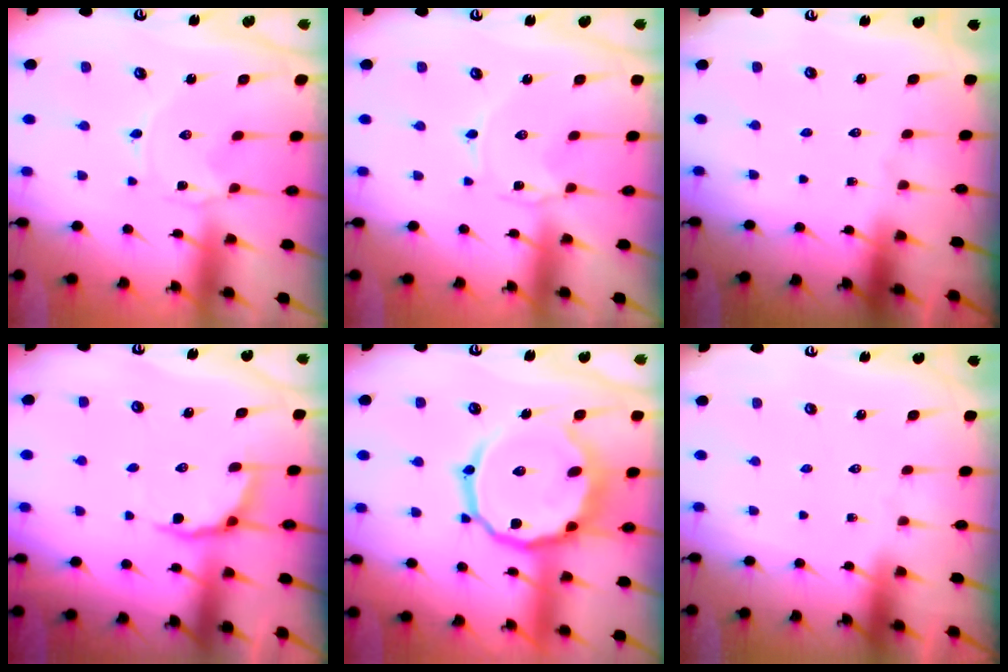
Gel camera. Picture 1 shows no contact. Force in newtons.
{"total": 0.7, "press": 0.7, "slide": 0.1}
{"total": 0.0}
{"total": 3.6, "press": 2.7, "slide": 2.3}
{"total": 16.7, "press": 16.6, "slide": 1.8}
{"total": 0.0}